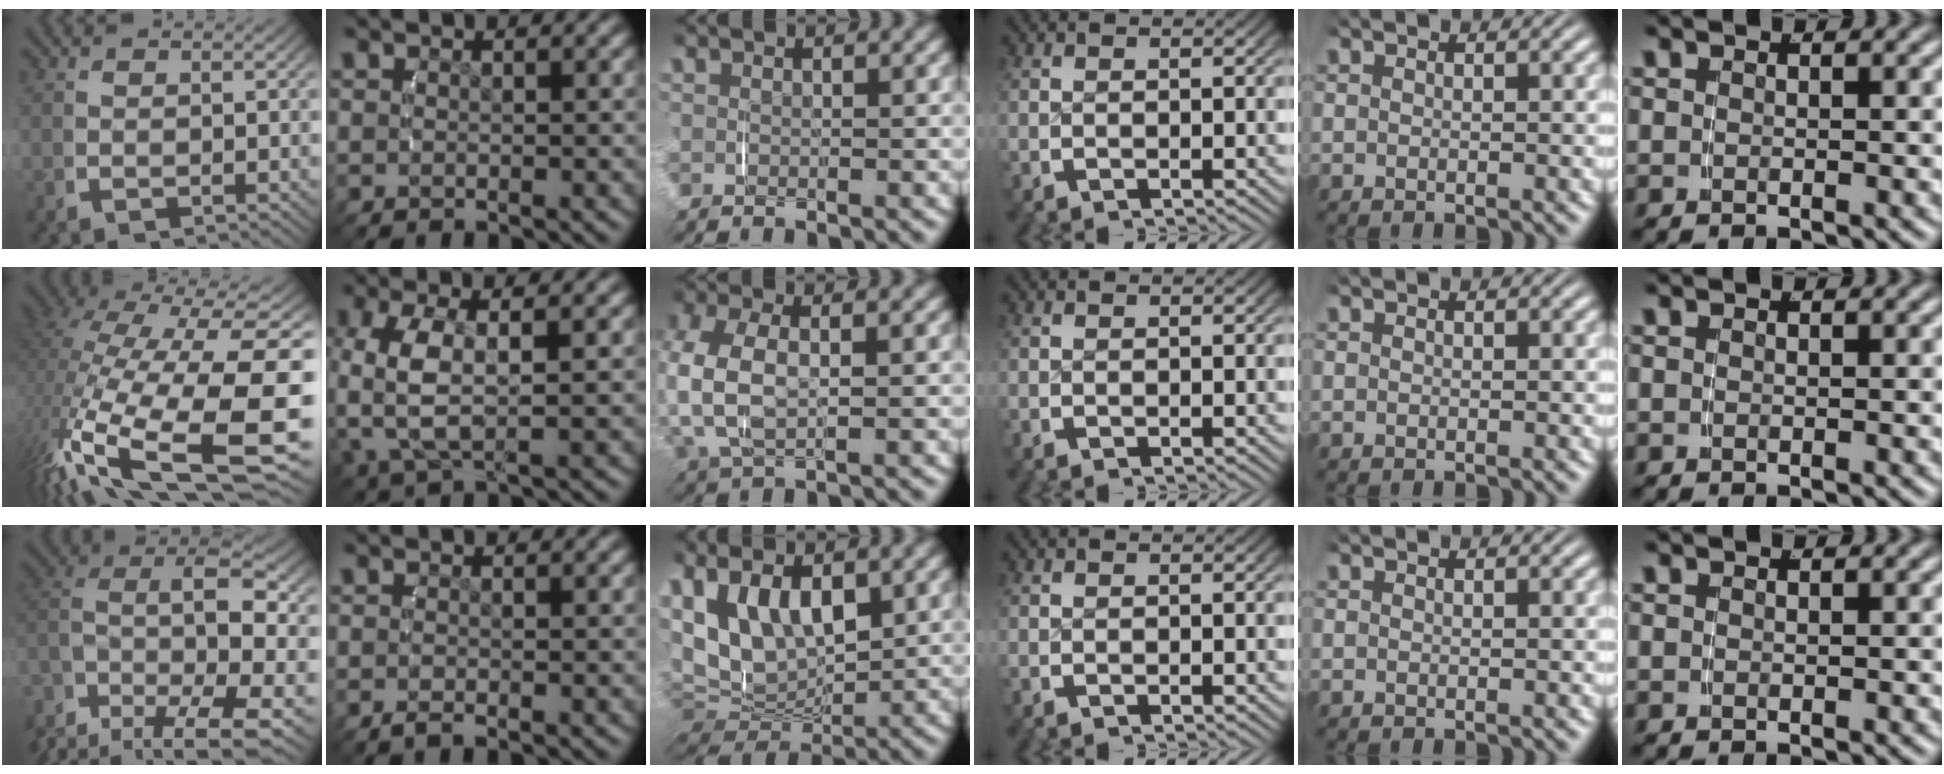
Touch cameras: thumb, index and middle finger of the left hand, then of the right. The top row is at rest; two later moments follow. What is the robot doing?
{"motion": "lift_and_place", "object": "backpack"}